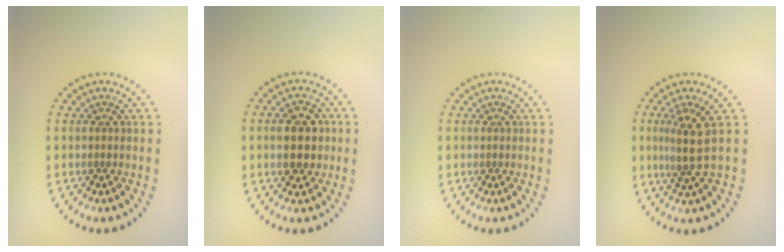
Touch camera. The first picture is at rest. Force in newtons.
{"total": 4.3, "press": 4.3, "slide": 0.1}
{"total": 0.0}
{"total": 3.0, "press": 2.3, "slide": 1.9}